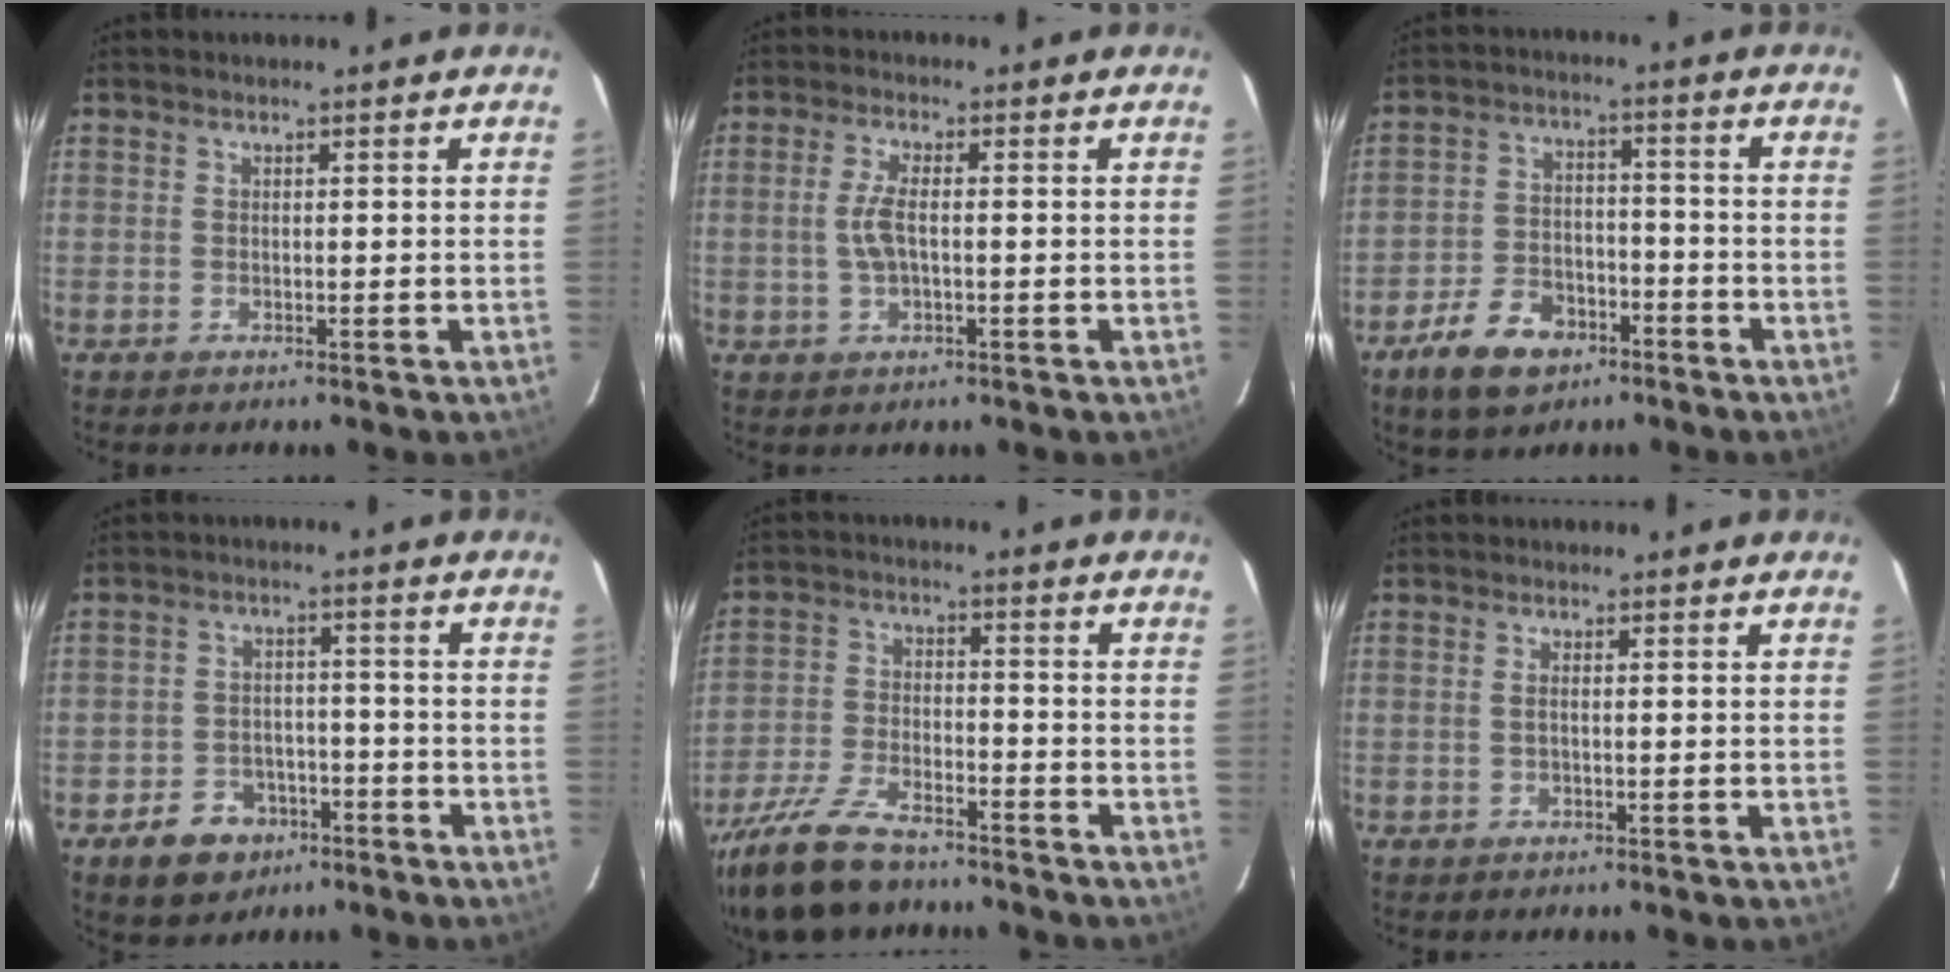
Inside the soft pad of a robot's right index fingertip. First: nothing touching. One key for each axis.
{"total": 4.6, "fx": -0.5, "fy": 1.7, "fz": 4.2, "tx": -0.084, "ty": -0.001, "tz": -0.005}
{"total": 11.0, "fx": -6.8, "fy": 6.5, "fz": 5.6, "tx": -0.136, "ty": 0.013, "tz": -0.111}
{"total": 9.3, "fx": -5.5, "fy": 6.7, "fz": 3.3, "tx": -0.089, "ty": 0.020, "tz": -0.069}
{"total": 16.5, "fx": -13.1, "fy": 5.9, "fz": 8.1, "tx": -0.185, "ty": -0.025, "tz": -0.238}
{"total": 1.0, "fx": -0.1, "fy": 0.2, "fz": 1.0, "tx": -0.021, "ty": 0.001, "tz": -0.003}